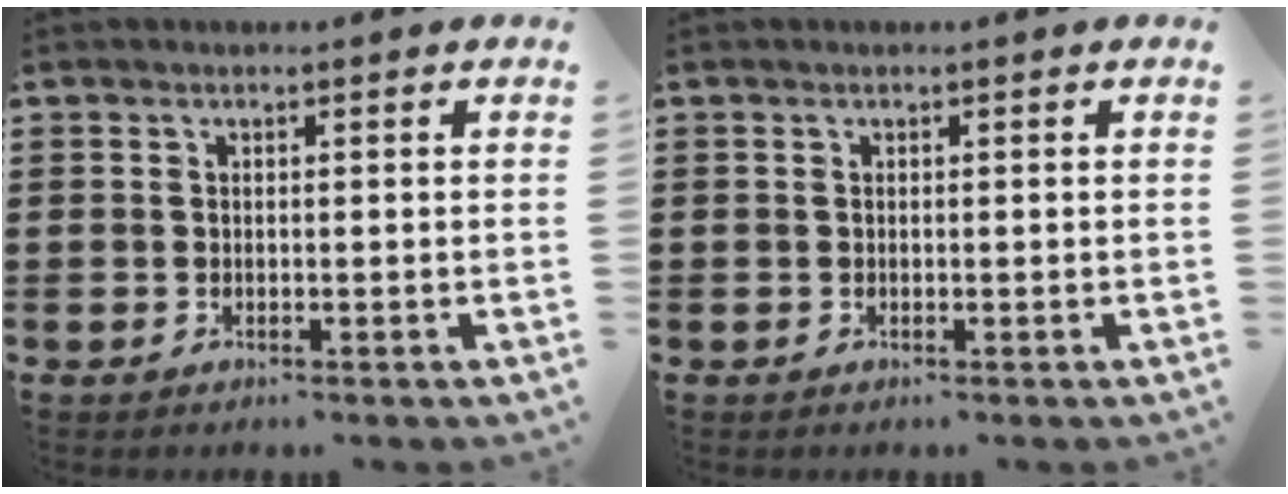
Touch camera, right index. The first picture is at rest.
{"total": 0.0}